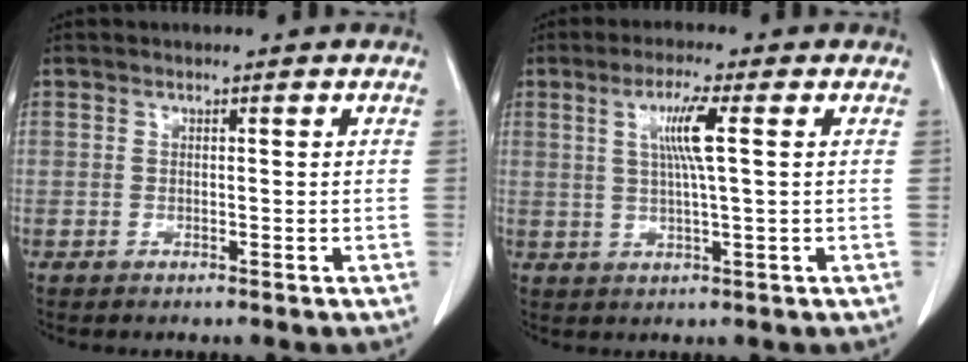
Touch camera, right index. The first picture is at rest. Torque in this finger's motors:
{"motor_torque": [0.87, 0.33, 0.36, 0.11]}